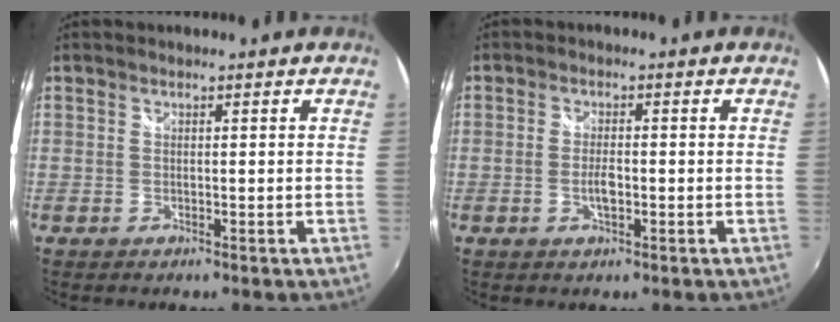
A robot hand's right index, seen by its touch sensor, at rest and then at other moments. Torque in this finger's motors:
{"motor_torque": [0.71, 0.17, 0.30, 0.03]}